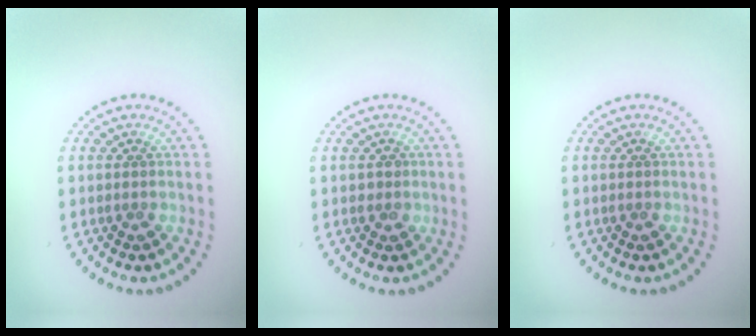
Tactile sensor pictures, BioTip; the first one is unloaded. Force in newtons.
{"total": 0.8, "press": 0.7, "slide": 0.4}
{"total": 0.0}